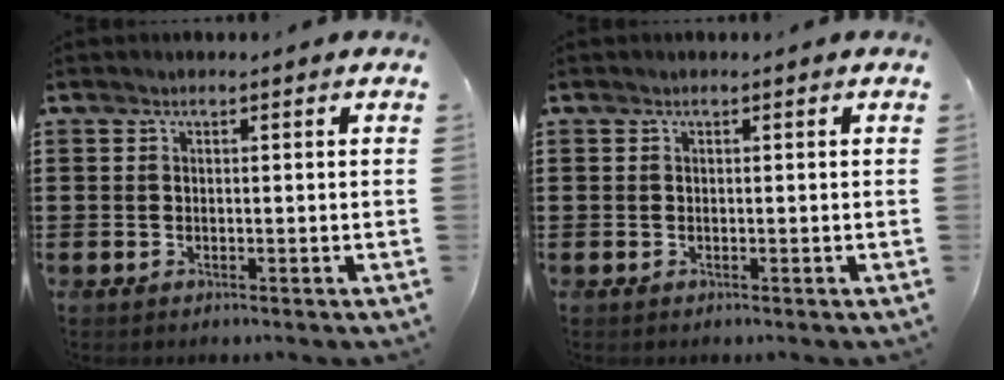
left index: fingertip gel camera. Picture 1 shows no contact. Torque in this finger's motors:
{"motor_torque": [0.00, 0.00, 0.00, 0.00]}